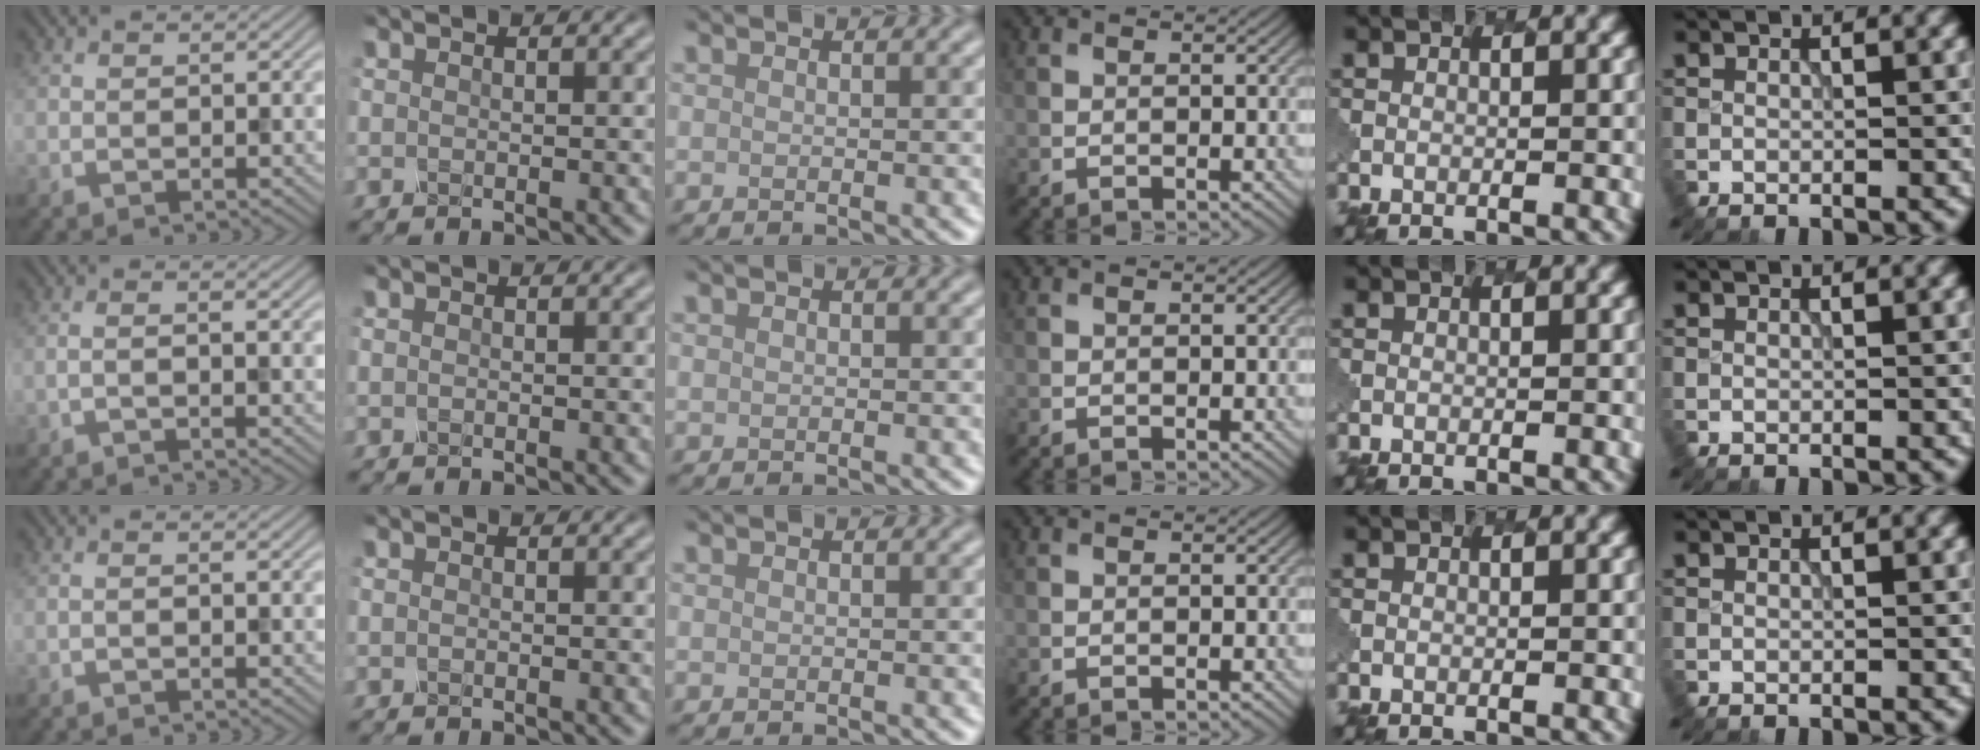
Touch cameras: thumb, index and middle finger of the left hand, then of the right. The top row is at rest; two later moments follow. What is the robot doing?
{"motion": "dispense", "object": "syringe"}